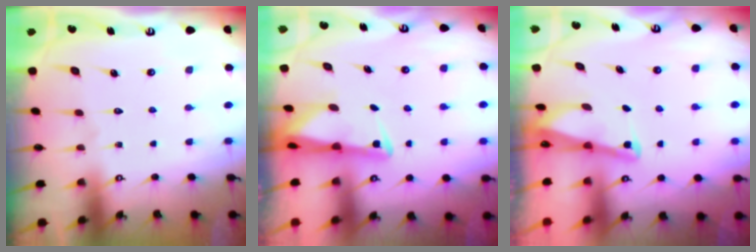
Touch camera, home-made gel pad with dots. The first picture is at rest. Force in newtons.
{"total": 2.3, "press": 2.2, "slide": 0.5}
{"total": 2.2, "press": 2.1, "slide": 0.4}